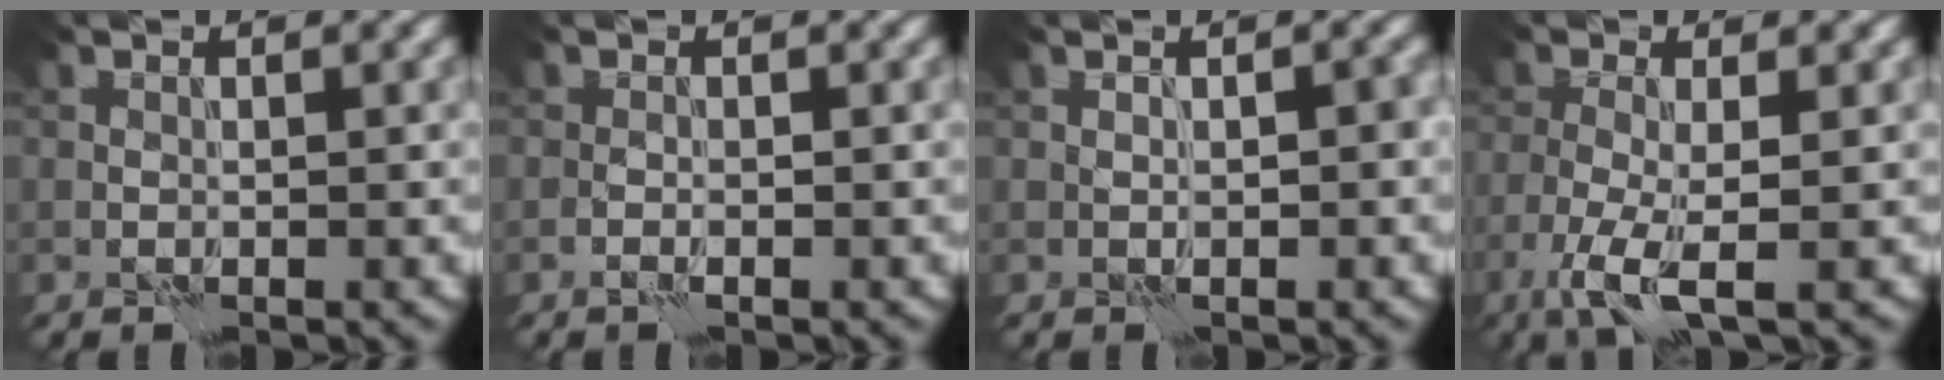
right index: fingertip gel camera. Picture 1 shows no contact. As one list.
[{"total": 0.8, "force": [-0.4, 0.2, 0.6], "torque": [-0.014, 0.001, -0.009]}, {"total": 1.6, "force": [0.0, 0.7, 1.5], "torque": [-0.024, 0.002, 0.004]}, {"total": 4.5, "force": [-1.8, 1.1, 3.9], "torque": [-0.087, -0.009, -0.042]}]